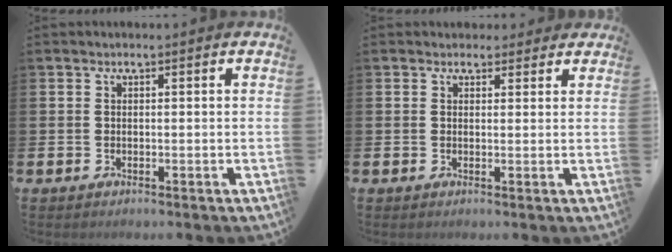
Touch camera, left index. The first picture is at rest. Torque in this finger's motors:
{"motor_torque": [1.01, -1.14, 0.16, 0.00]}